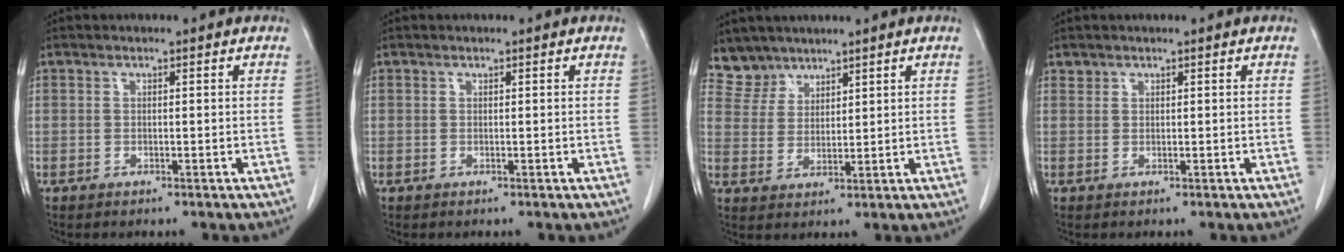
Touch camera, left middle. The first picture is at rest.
{"total": 0.0}
{"total": 4.5, "force": [4.0, 2.1, -0.6], "torque": [0.015, 0.002, 0.082]}
{"total": 0.7, "force": [0.6, 0.4, -0.1], "torque": [0.003, 0.003, 0.010]}